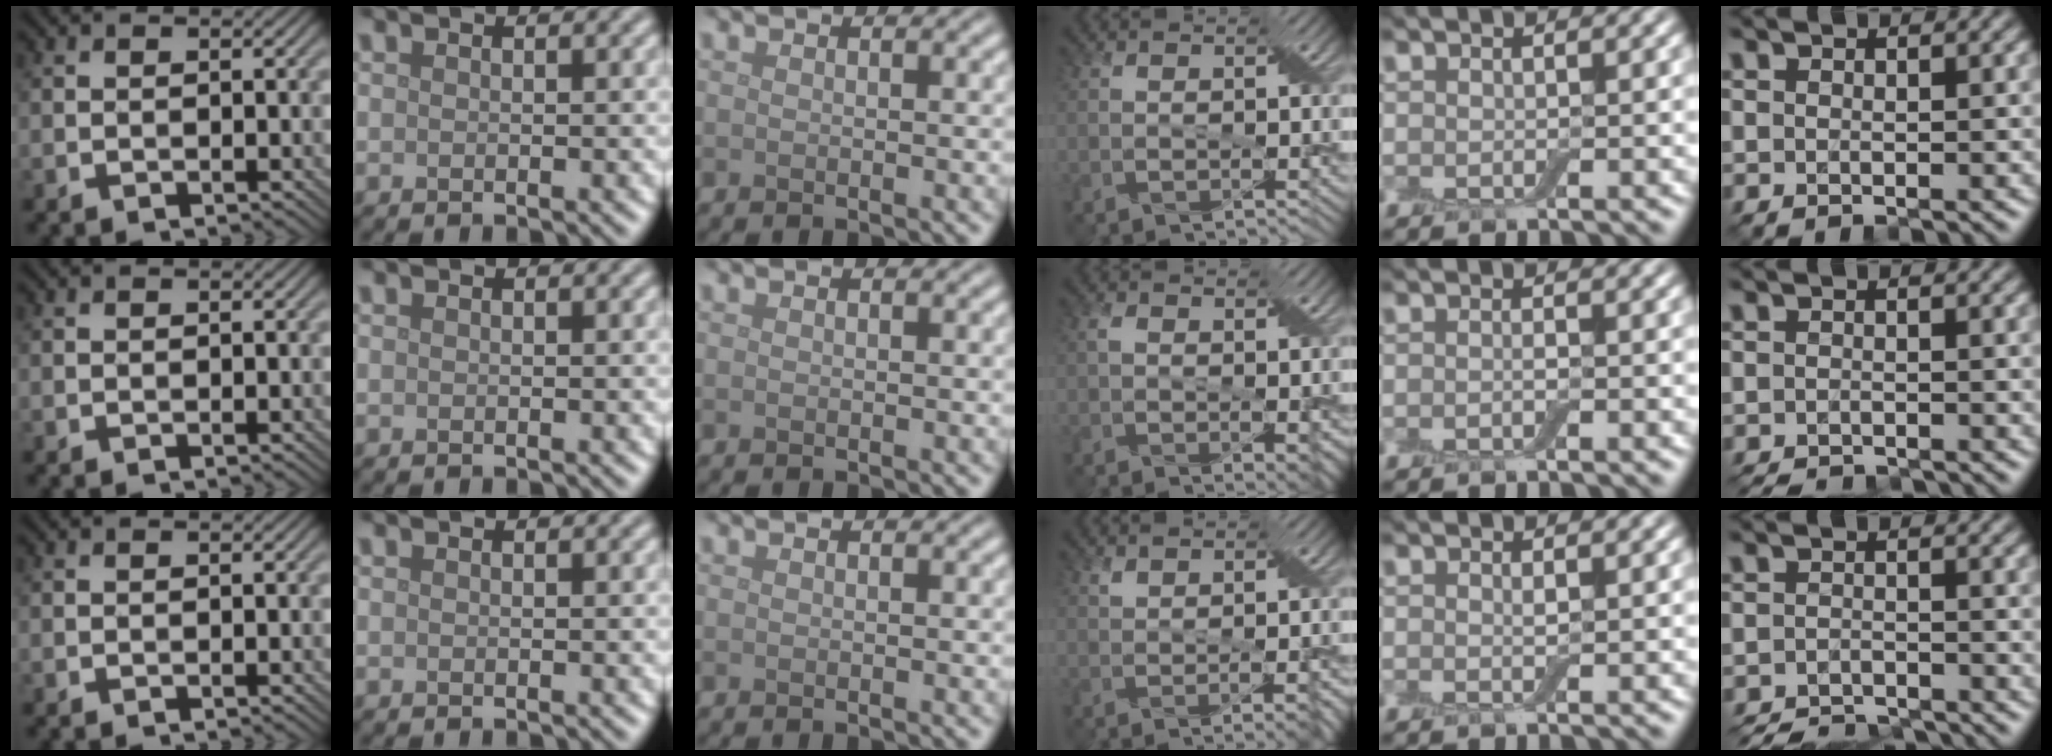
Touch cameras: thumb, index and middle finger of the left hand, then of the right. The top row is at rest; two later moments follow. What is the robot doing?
{"motion": "fold", "object": "apron"}